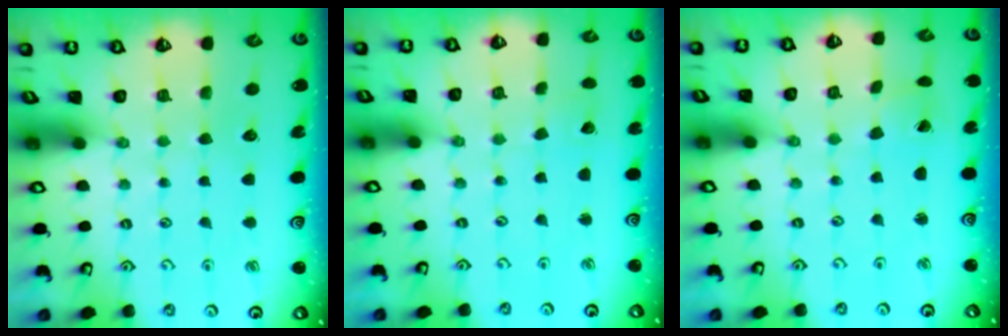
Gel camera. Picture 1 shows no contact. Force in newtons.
{"total": 1.2, "press": 1.2, "slide": 0.1}
{"total": 1.1, "press": 1.1, "slide": 0.0}